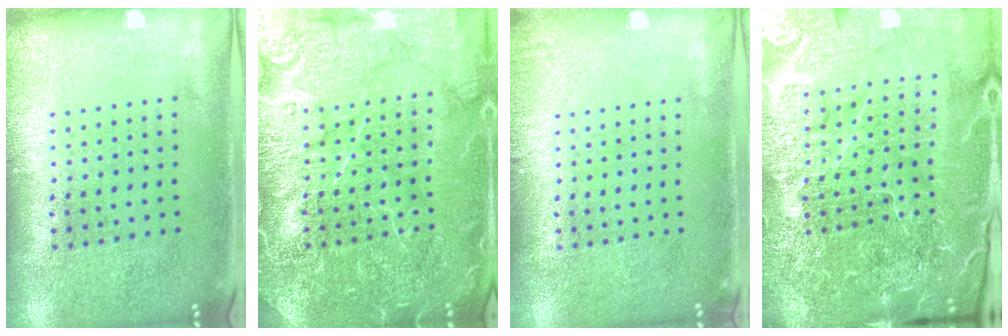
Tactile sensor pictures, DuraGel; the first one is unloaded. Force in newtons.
{"total": 7.0, "press": 6.9, "slide": 0.9}
{"total": 0.7, "press": 0.7, "slide": 0.1}
{"total": 6.4, "press": 5.7, "slide": 2.9}